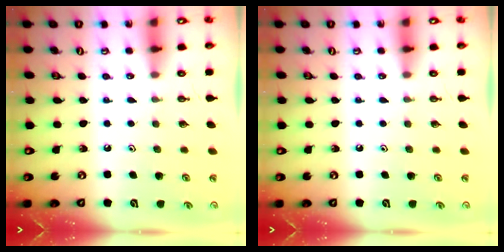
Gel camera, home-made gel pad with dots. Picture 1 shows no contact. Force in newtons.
{"total": 0.0}